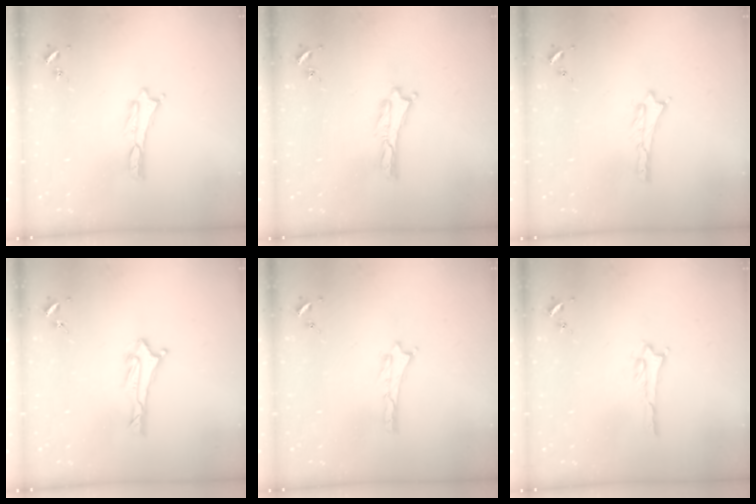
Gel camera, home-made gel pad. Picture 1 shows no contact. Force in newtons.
{"total": 0.0}
{"total": 0.5, "press": 0.5, "slide": 0.2}
{"total": 2.0, "press": 1.8, "slide": 0.8}
{"total": 0.0}
{"total": 0.5, "press": 0.5, "slide": 0.1}